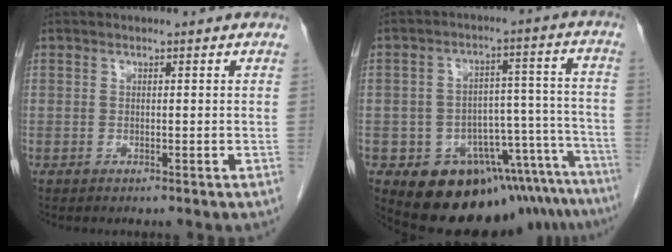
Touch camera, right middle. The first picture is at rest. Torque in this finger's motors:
{"motor_torque": [1.08, -1.06, 0.19, 0.07]}